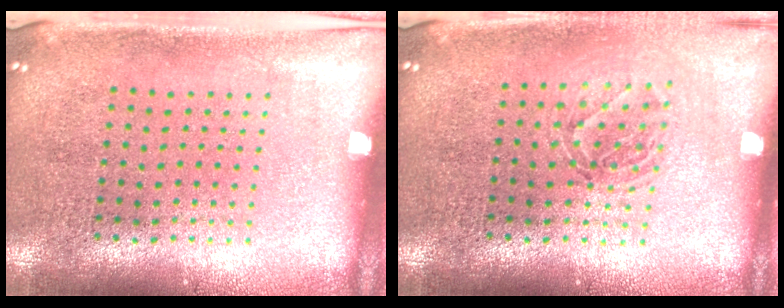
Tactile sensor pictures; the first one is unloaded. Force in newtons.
{"total": 1.3, "press": 1.2, "slide": 0.6}